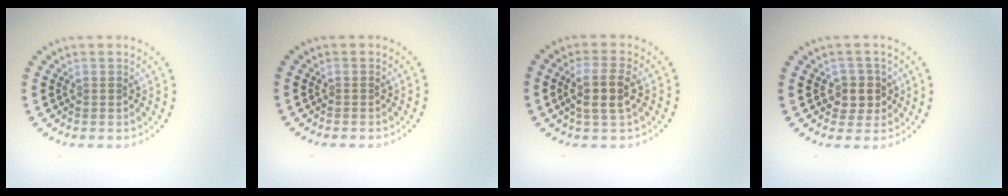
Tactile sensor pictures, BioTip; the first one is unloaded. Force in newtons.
{"total": 0.0}
{"total": 3.2, "press": 2.9, "slide": 1.2}
{"total": 2.3, "press": 2.0, "slide": 1.0}